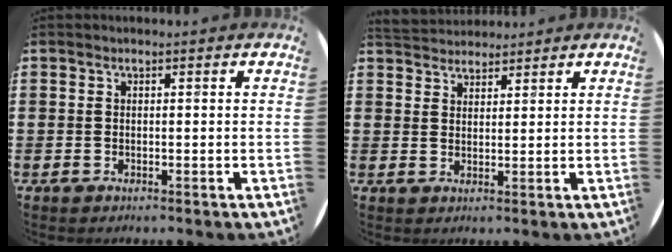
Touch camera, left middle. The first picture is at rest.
{"total": 3.0, "force": [2.9, 0.7, -0.2], "torque": [-0.002, -0.004, 0.057]}